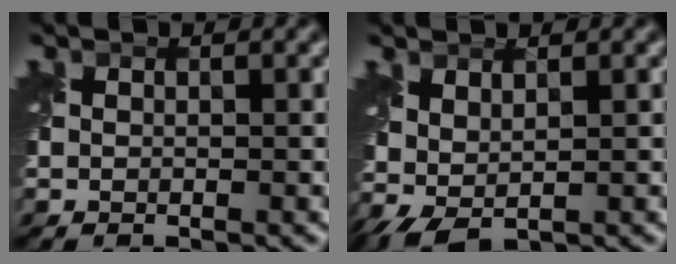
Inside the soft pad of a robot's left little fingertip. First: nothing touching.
{"total": 1.8, "force": [1.0, 0.9, 1.3], "torque": [-0.030, 0.008, 0.022]}